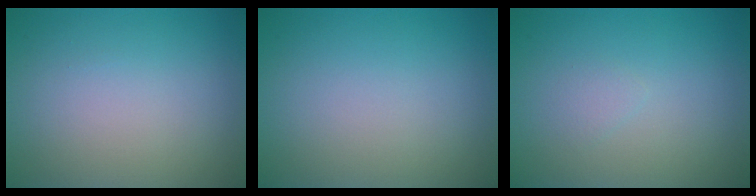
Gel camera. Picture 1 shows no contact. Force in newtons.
{"total": 0.0}
{"total": 0.7, "press": 0.7, "slide": 0.1}